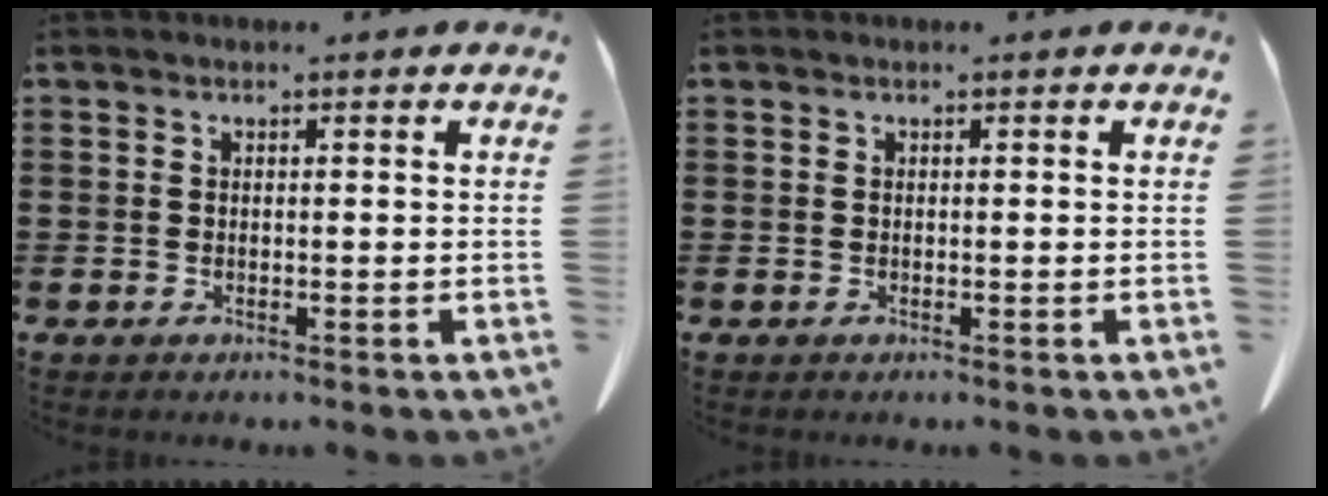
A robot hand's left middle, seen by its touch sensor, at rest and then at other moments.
{"total": 0.0}